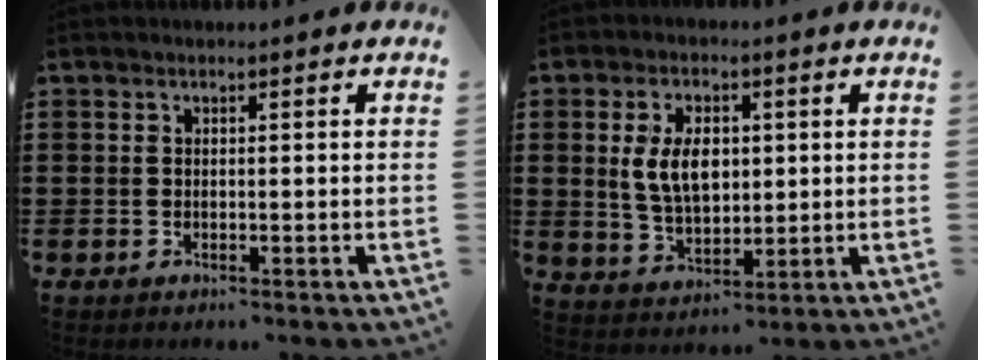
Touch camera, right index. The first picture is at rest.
{"total": 7.1, "force": [1.1, 4.1, 5.7], "torque": [-0.123, 0.007, 0.013]}